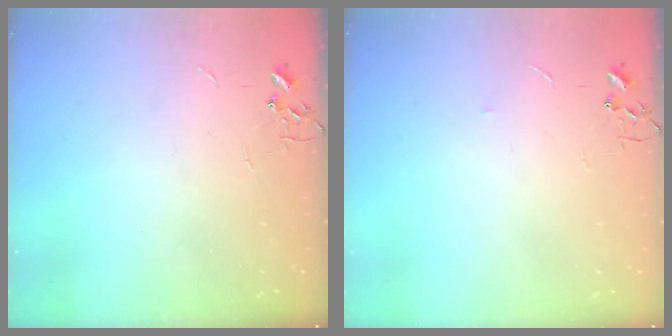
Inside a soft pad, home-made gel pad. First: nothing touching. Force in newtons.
{"total": 2.6, "press": 2.5, "slide": 0.4}